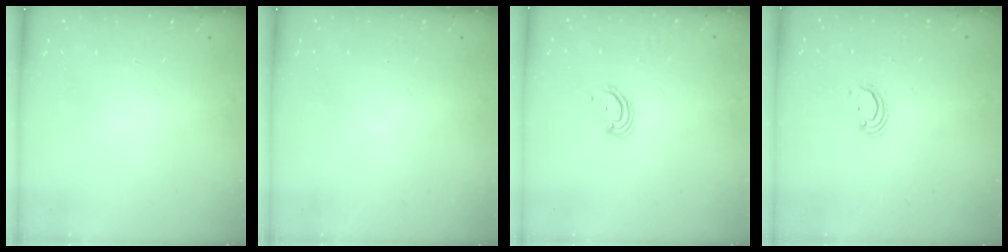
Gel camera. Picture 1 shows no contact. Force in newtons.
{"total": 0.0}
{"total": 3.8, "press": 3.8, "slide": 0.3}
{"total": 2.7, "press": 2.7, "slide": 0.1}